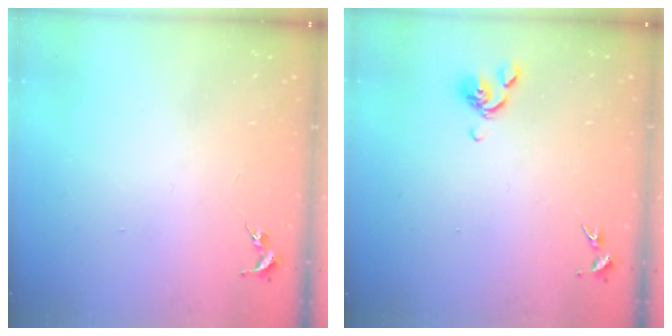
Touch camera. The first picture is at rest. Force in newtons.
{"total": 6.8, "press": 6.7, "slide": 0.9}